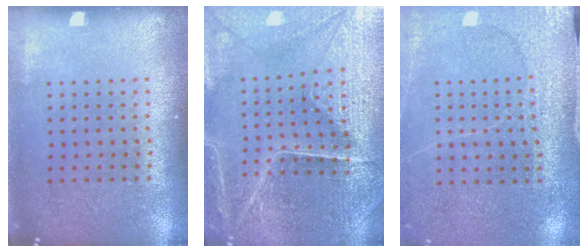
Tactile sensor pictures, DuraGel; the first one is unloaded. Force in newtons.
{"total": 3.5, "press": 3.5, "slide": 0.4}
{"total": 2.7, "press": 2.7, "slide": 0.4}